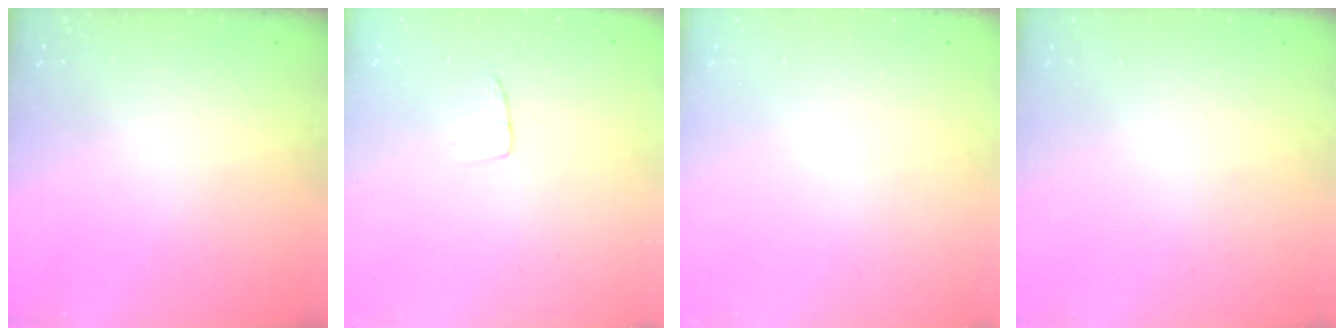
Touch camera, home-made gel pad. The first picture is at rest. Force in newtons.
{"total": 3.3, "press": 3.3, "slide": 0.2}
{"total": 0.0}
{"total": 0.0}